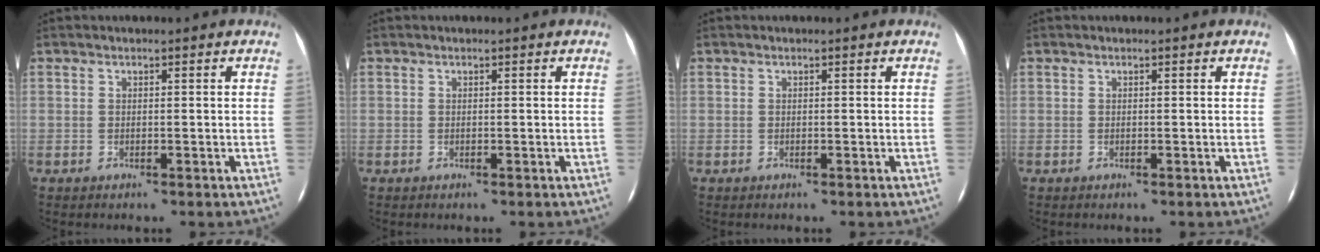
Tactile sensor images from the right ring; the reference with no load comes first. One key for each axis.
{"total": 0.0}
{"total": 0.0}
{"total": 0.0}